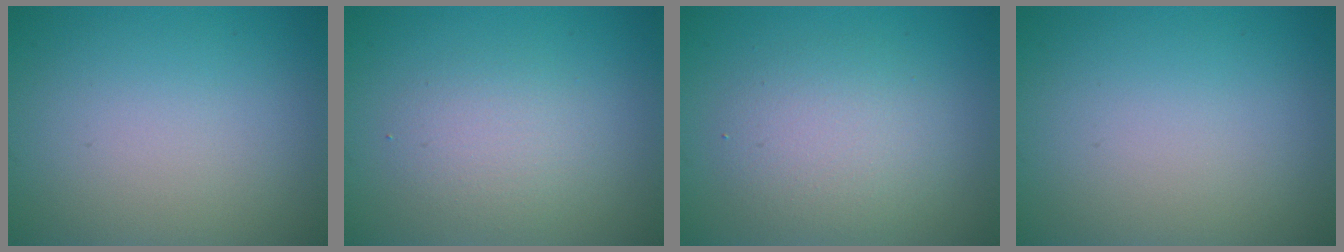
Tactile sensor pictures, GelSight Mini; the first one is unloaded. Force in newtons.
{"total": 2.4, "press": 2.4, "slide": 0.2}
{"total": 3.8, "press": 3.8, "slide": 0.4}
{"total": 0.0}